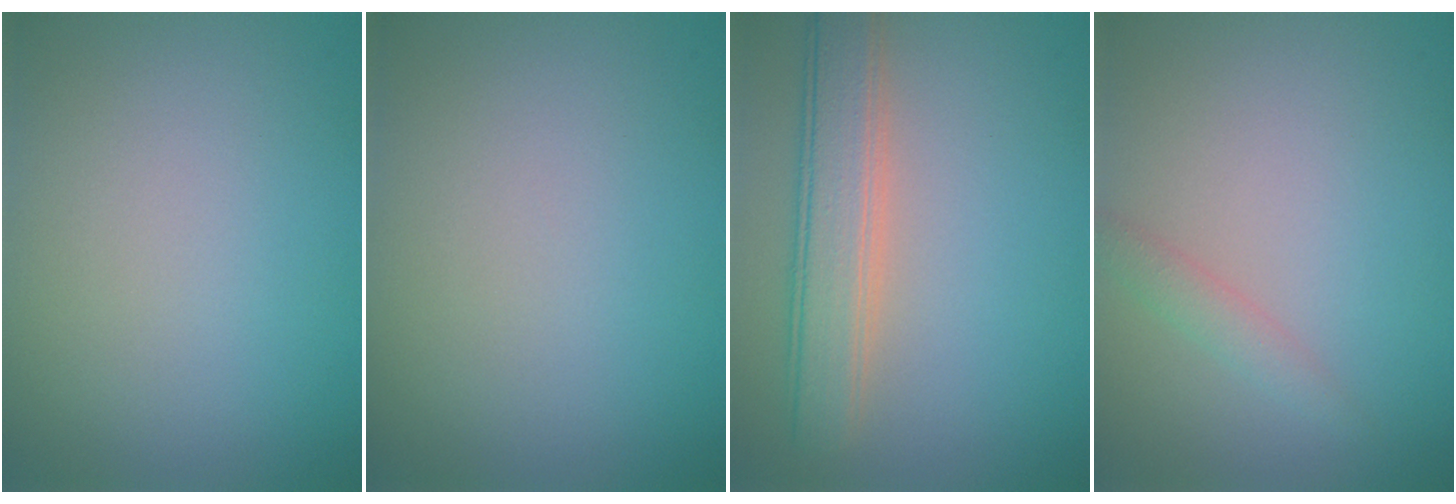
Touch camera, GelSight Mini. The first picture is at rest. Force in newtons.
{"total": 0.0}
{"total": 4.7, "press": 4.7, "slide": 0.5}
{"total": 1.5, "press": 1.5, "slide": 0.0}